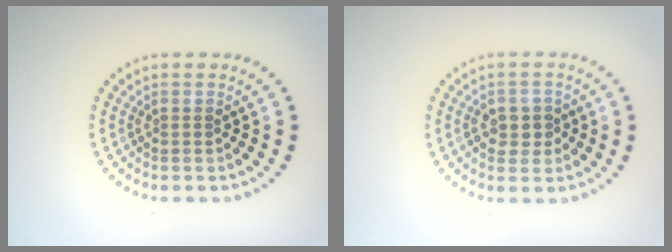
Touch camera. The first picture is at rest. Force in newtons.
{"total": 1.9, "press": 1.8, "slide": 0.2}